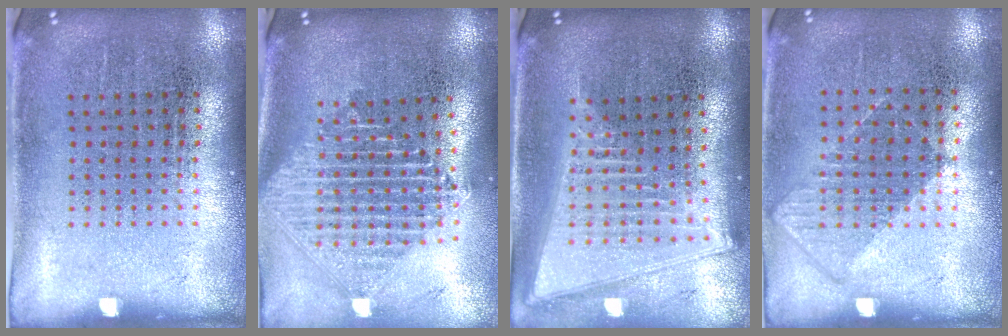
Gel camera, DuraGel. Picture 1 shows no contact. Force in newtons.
{"total": 2.4, "press": 1.9, "slide": 1.5}
{"total": 2.1, "press": 1.8, "slide": 1.1}
{"total": 0.6, "press": 0.4, "slide": 0.4}